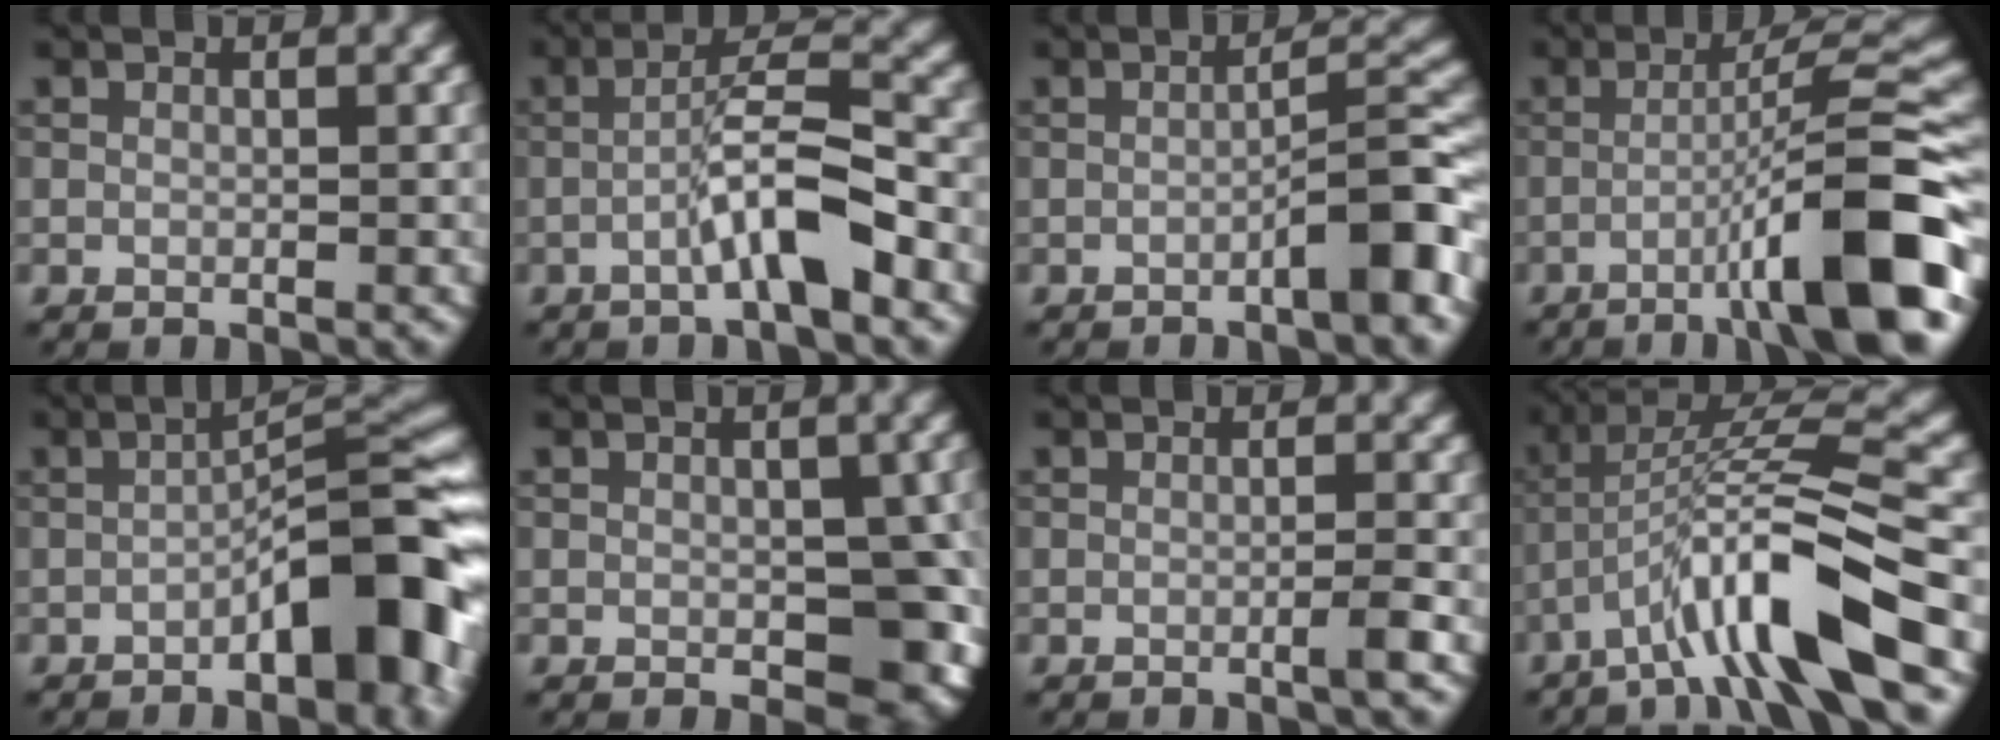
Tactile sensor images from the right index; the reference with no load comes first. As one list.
[{"total": 5.8, "force": [-2.0, 0.9, 5.4], "torque": [-0.089, 0.018, -0.042]}, {"total": 4.7, "force": [-2.2, 0.5, 4.1], "torque": [-0.057, 0.022, -0.037]}, {"total": 10.8, "force": [-4.3, 1.2, 9.8], "torque": [-0.127, 0.026, -0.070]}, {"total": 10.1, "force": [-3.6, 2.7, 9.1], "torque": [-0.112, 0.019, -0.057]}, {"total": 7.3, "force": [-0.8, 4.2, 5.9], "torque": [-0.079, -0.015, -0.001]}, {"total": 1.4, "force": [-0.5, 0.1, 1.3], "torque": [-0.018, 0.004, -0.016]}, {"total": 9.5, "force": [-4.9, 1.4, 8.0], "torque": [-0.145, 0.016, -0.089]}]